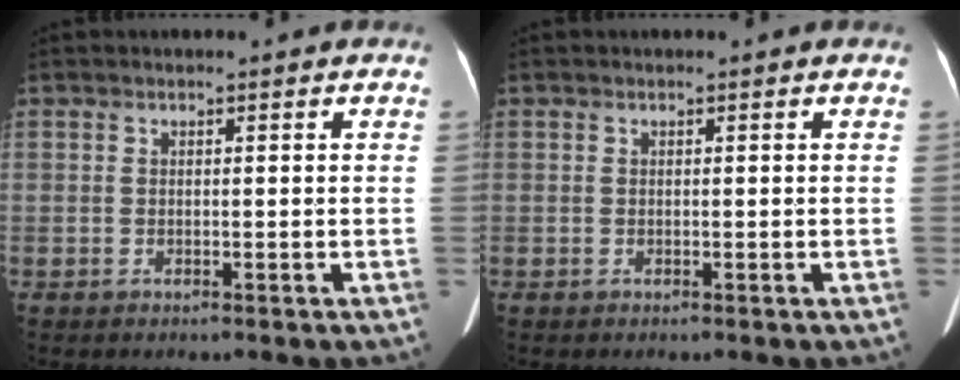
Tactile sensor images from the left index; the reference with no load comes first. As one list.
[{"total": 0.0}]